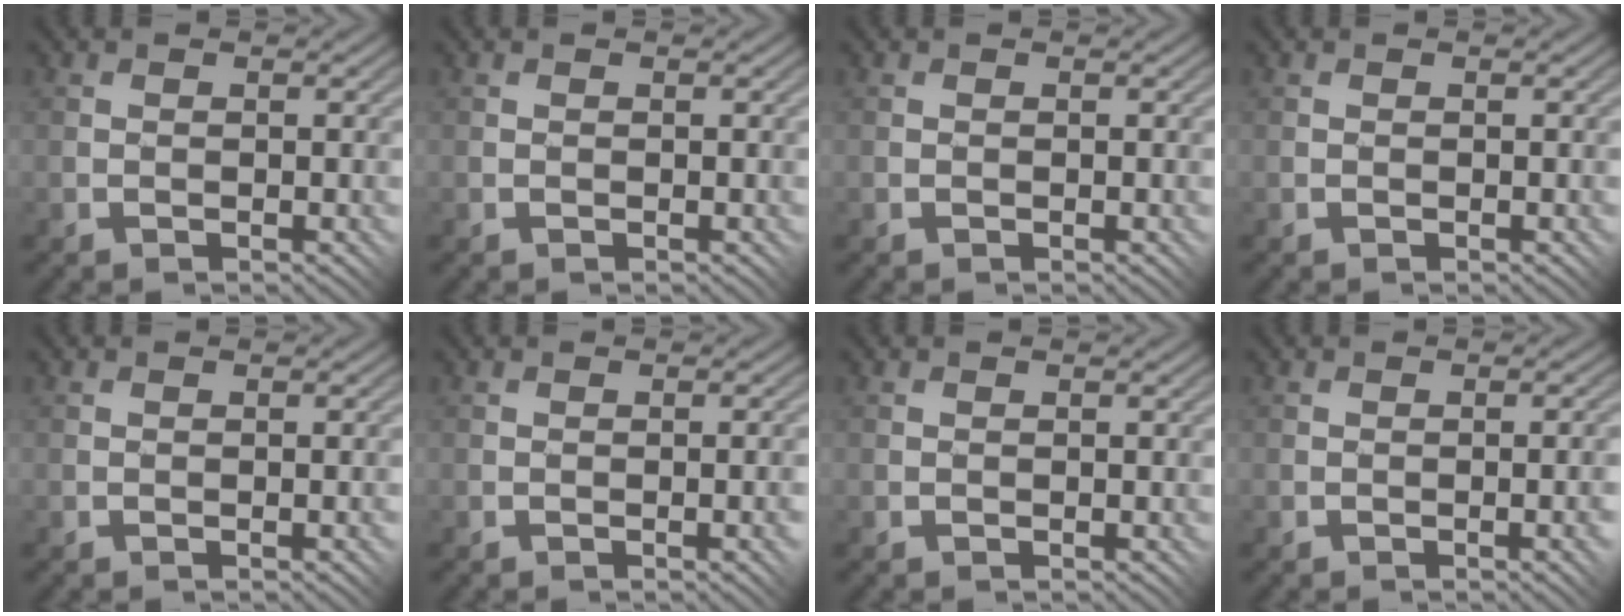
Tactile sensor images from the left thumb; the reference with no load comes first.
{"total": 0.0}
{"total": 0.0}
{"total": 0.0}
{"total": 1.3, "force": [-0.5, 0.6, 1.1], "torque": [-0.013, -0.002, -0.004]}
{"total": 3.7, "force": [-1.5, 1.8, 2.8], "torque": [-0.030, -0.002, -0.011]}
{"total": 0.0}
{"total": 4.2, "force": [-1.9, 1.9, 3.2], "torque": [-0.034, 0.000, -0.015]}